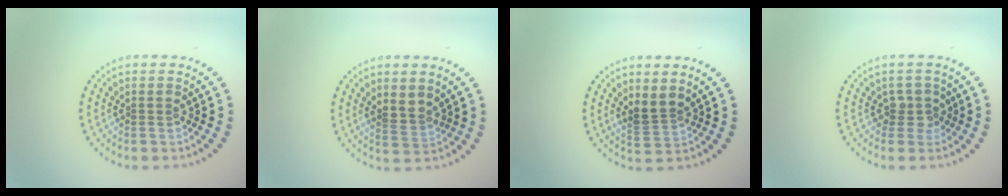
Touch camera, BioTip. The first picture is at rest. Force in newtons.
{"total": 2.1, "press": 1.8, "slide": 1.1}
{"total": 2.3, "press": 1.8, "slide": 1.5}
{"total": 1.8, "press": 1.3, "slide": 1.2}